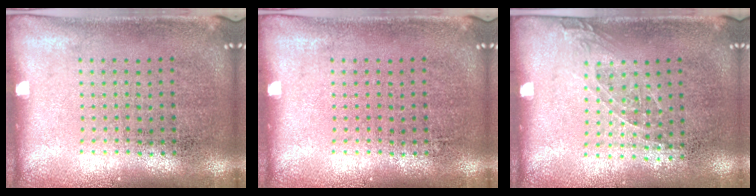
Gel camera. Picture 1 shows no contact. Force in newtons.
{"total": 0.0}
{"total": 1.0, "press": 0.8, "slide": 0.6}